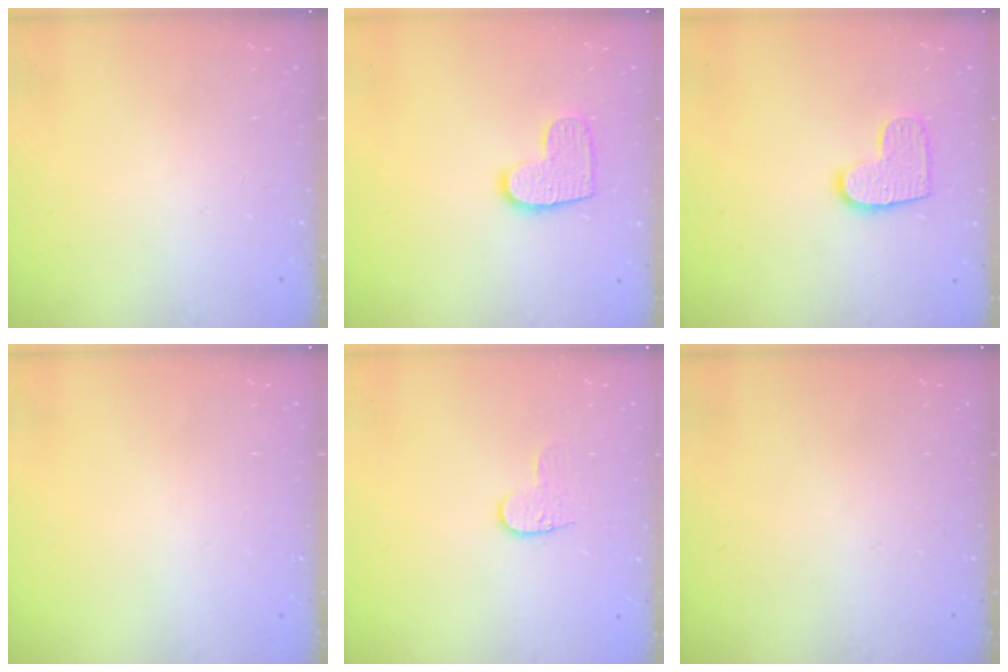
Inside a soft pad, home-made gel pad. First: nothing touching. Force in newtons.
{"total": 9.9, "press": 9.9, "slide": 0.4}
{"total": 9.9, "press": 9.9, "slide": 0.4}
{"total": 0.0}
{"total": 5.3, "press": 5.2, "slide": 0.5}
{"total": 0.0}